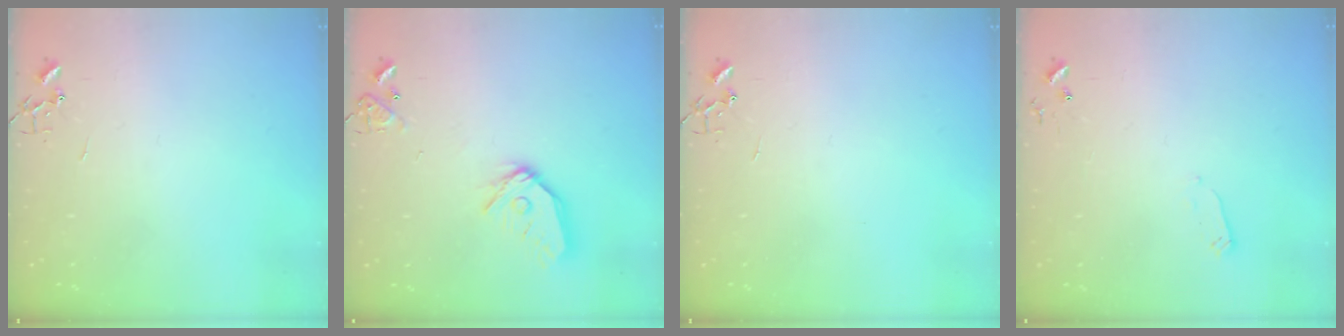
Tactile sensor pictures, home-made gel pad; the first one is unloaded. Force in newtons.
{"total": 13.7, "press": 13.6, "slide": 1.7}
{"total": 0.0}
{"total": 2.4, "press": 2.4, "slide": 0.4}